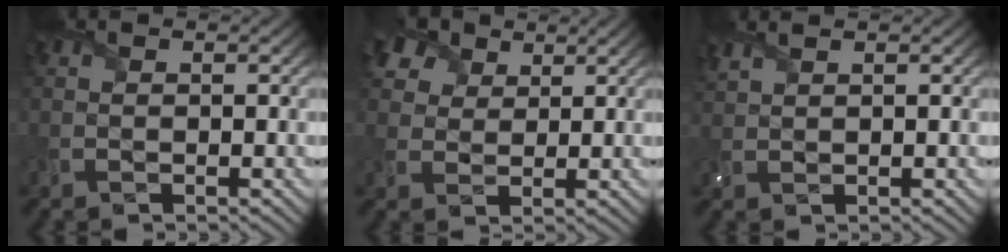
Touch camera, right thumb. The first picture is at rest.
{"total": 6.5, "force": [4.1, 4.2, 2.9], "torque": [-0.085, 0.012, 0.076]}
{"total": 1.8, "force": [1.6, 0.3, 0.7], "torque": [-0.024, 0.008, 0.038]}